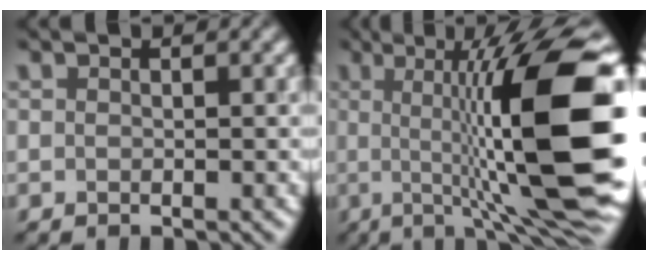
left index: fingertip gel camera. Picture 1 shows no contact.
{"total": 15.3, "force": [0.2, 3.4, 14.9], "torque": [-0.189, 0.009, -0.004]}